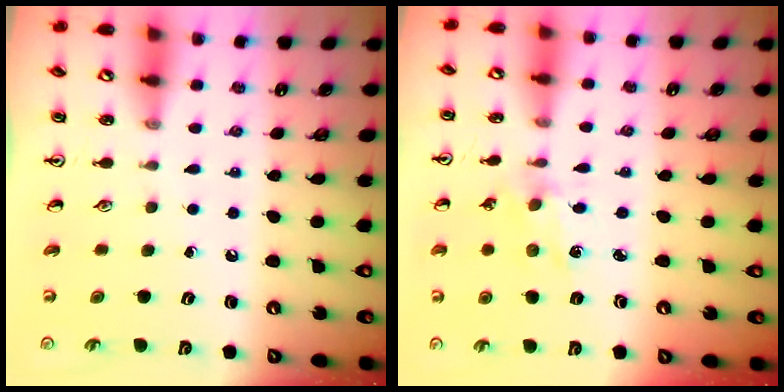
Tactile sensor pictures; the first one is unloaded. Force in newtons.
{"total": 1.3, "press": 1.3, "slide": 0.1}